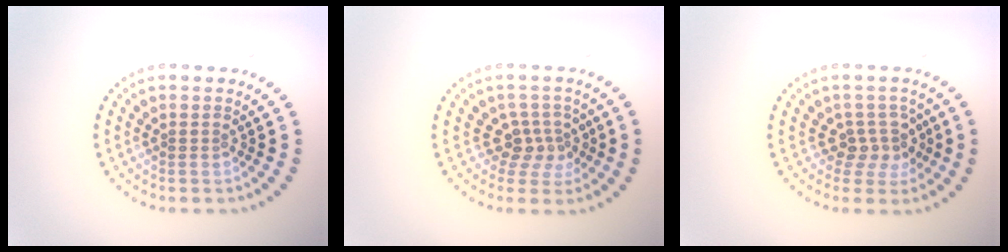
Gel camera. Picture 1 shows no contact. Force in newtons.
{"total": 2.6, "press": 2.0, "slide": 1.7}
{"total": 2.6, "press": 2.0, "slide": 1.6}